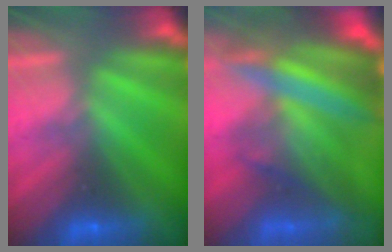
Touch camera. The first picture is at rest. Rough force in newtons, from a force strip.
{"total": 7.6}